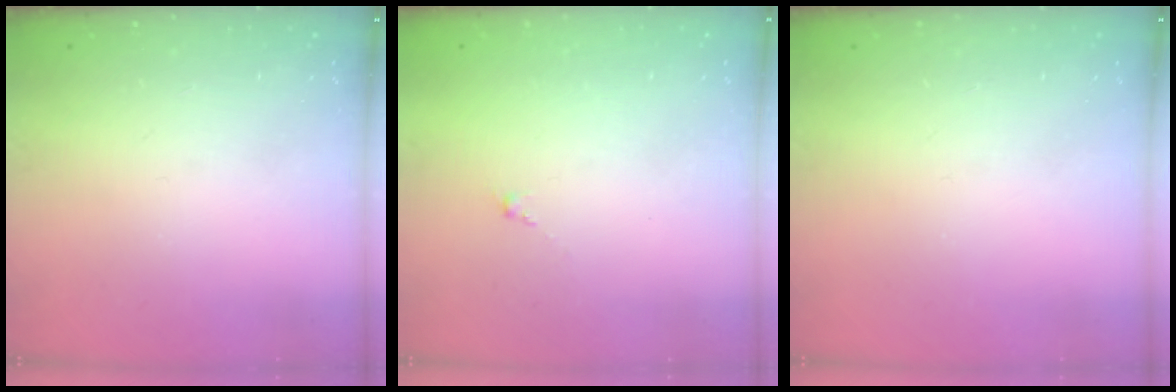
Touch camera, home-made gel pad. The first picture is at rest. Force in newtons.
{"total": 0.0}
{"total": 0.0}